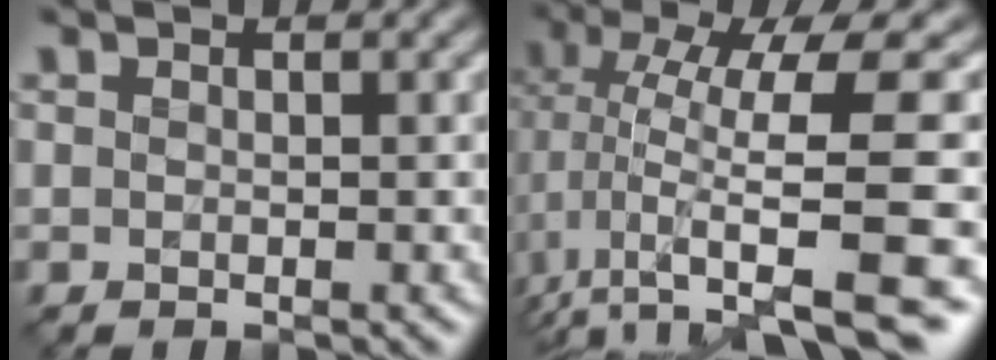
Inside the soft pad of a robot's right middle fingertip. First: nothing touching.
{"total": 10.8, "force": [0.0, 3.5, 10.2], "torque": [-0.182, -0.005, 0.005]}